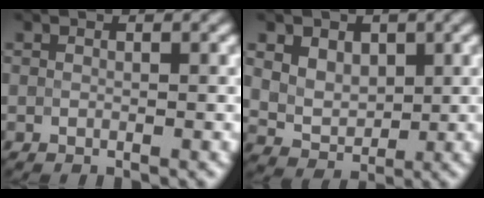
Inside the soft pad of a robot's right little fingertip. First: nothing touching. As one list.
[{"total": 5.6, "force": [2.4, 4.1, 3.1], "torque": [-0.047, 0.015, 0.040]}]